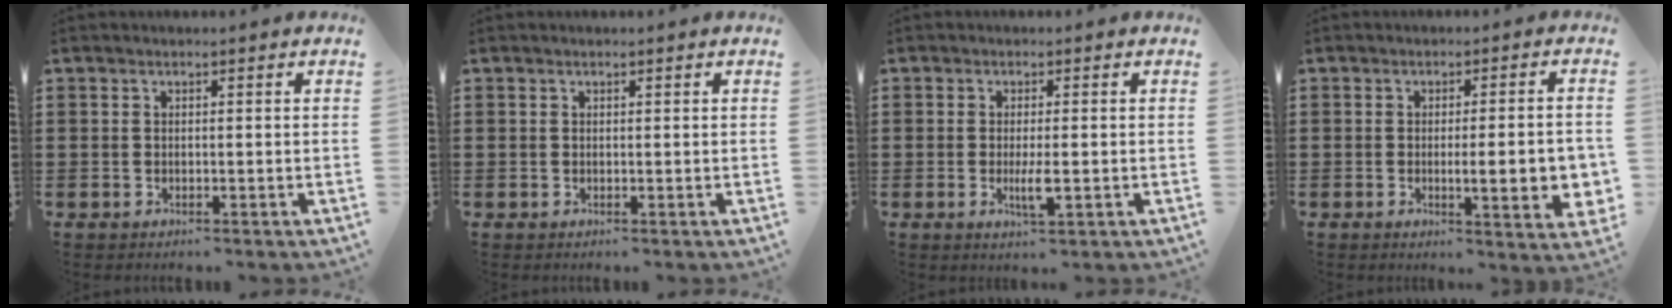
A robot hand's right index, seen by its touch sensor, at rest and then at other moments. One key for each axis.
{"total": 0.0}
{"total": 3.4, "fx": -0.7, "fy": 0.5, "fz": 3.3, "tx": -0.064, "ty": -0.005, "tz": -0.014}
{"total": 7.1, "fx": -1.0, "fy": 1.2, "fz": 6.9, "tx": -0.089, "ty": -0.013, "tz": -0.018}